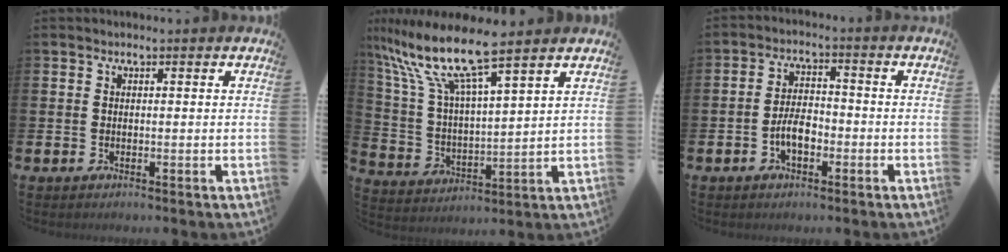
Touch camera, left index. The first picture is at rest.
{"total": 10.8, "force": [8.9, 1.2, 5.9], "torque": [-0.155, -0.048, 0.150]}
{"total": 4.1, "force": [-1.6, 2.1, 3.1], "torque": [-0.057, 0.004, -0.033]}